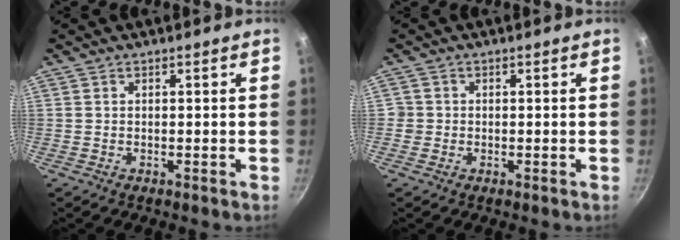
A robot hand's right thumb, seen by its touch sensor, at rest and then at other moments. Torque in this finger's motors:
{"motor_torque": [0.19, 0.77, 0.34, -0.06, 0.00]}